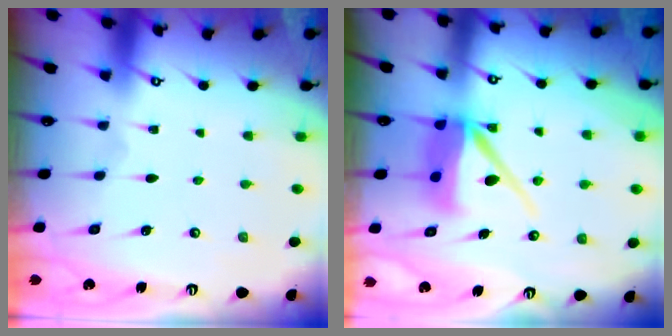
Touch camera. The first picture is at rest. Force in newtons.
{"total": 8.6, "press": 8.5, "slide": 0.8}